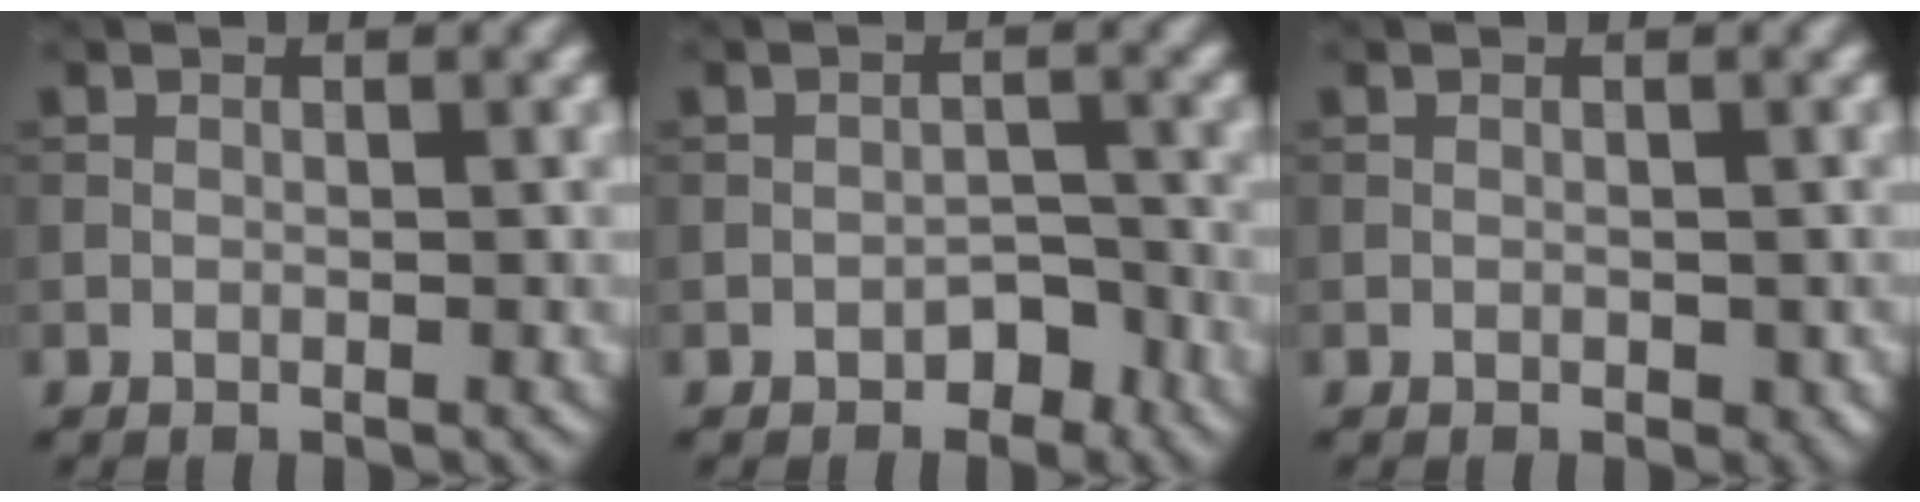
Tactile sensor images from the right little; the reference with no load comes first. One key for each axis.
{"total": 2.4, "fx": -1.6, "fy": 1.3, "fz": 1.1, "tx": -0.011, "ty": 0.006, "tz": -0.024}
{"total": 0.7, "fx": -0.2, "fy": 0.5, "fz": 0.4, "tx": -0.003, "ty": -0.004, "tz": -0.003}